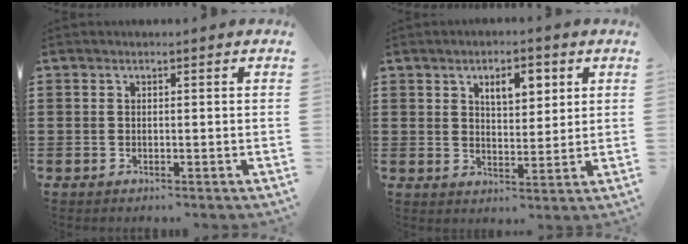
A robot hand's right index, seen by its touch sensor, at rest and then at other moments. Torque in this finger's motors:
{"motor_torque": [0.91, 0.21, 0.46, 0.06]}